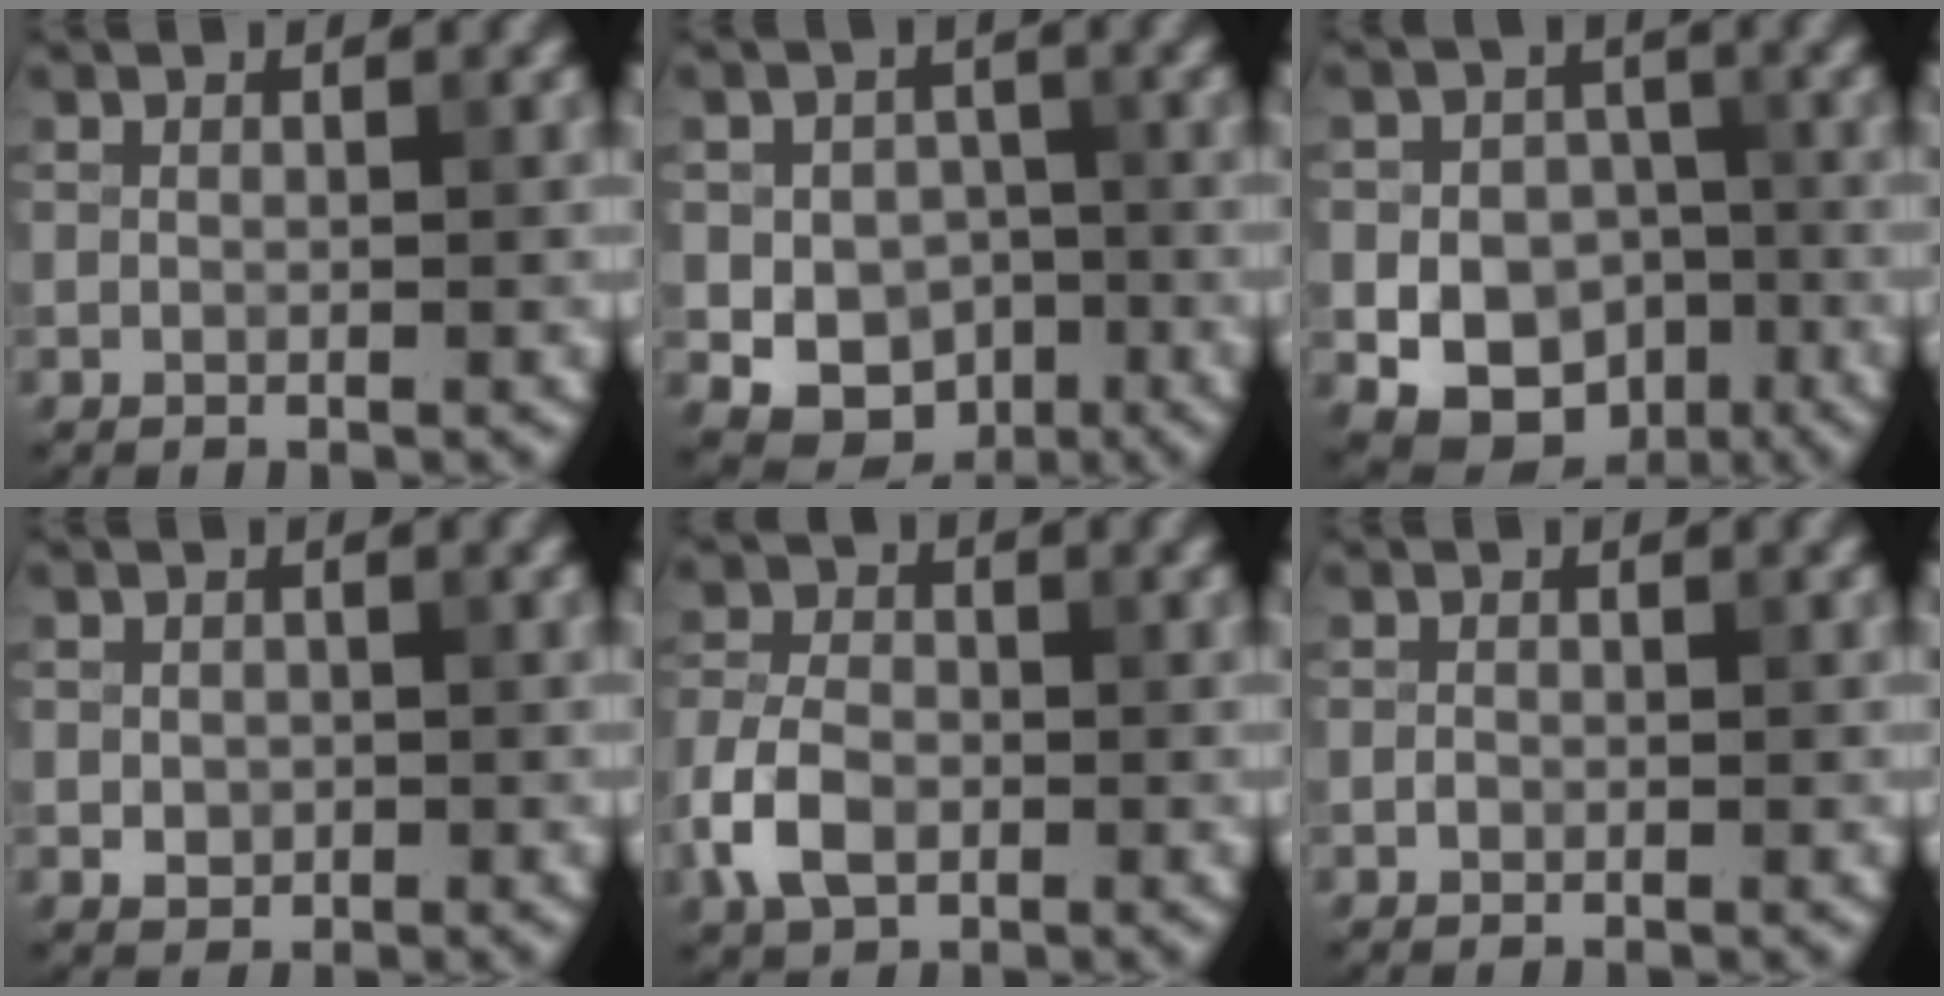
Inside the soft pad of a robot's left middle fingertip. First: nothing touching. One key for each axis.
{"total": 7.4, "fx": -2.1, "fy": 6.0, "fz": 3.6, "tx": -0.032, "ty": -0.011, "tz": -0.047}
{"total": 10.3, "fx": -3.4, "fy": 8.5, "fz": 4.8, "tx": -0.049, "ty": -0.023, "tz": -0.072}
{"total": 1.4, "fx": -0.1, "fy": 1.2, "fz": 0.7, "tx": -0.011, "ty": -0.004, "tz": -0.004}
{"total": 5.1, "fx": -1.9, "fy": 3.5, "fz": 3.3, "tx": -0.073, "ty": 0.001, "tz": -0.043}
{"total": 0.6, "fx": -0.2, "fy": 0.5, "fz": 0.2, "tx": -0.001, "ty": -0.002, "tz": -0.005}